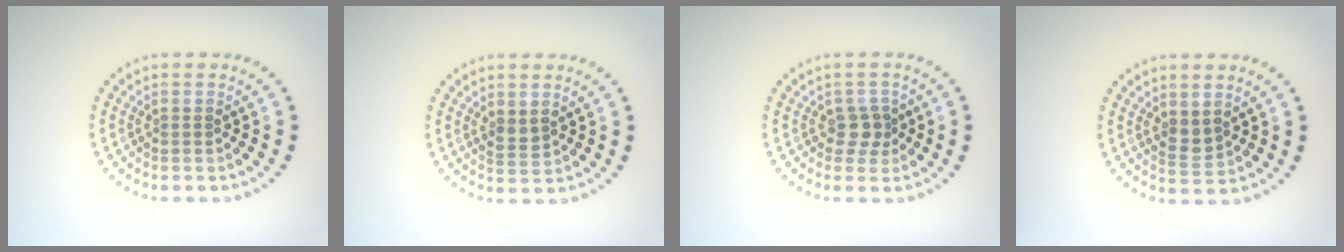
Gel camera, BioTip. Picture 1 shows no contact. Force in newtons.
{"total": 1.2, "press": 1.1, "slide": 0.5}
{"total": 1.8, "press": 1.4, "slide": 1.1}
{"total": 1.7, "press": 1.6, "slide": 0.7}